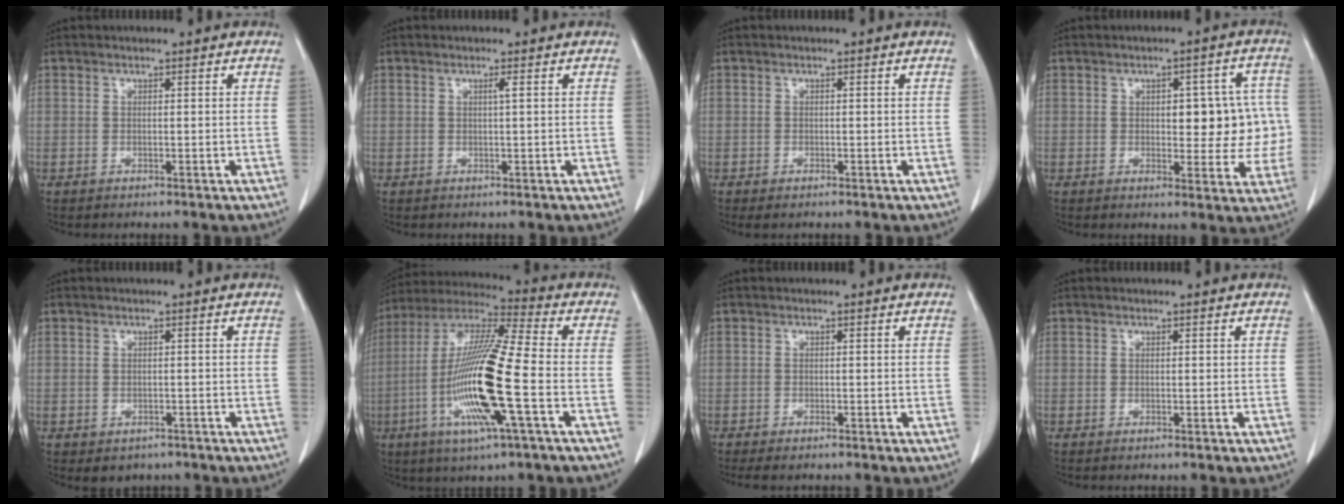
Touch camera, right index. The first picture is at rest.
{"total": 0.7, "force": [0.2, -0.2, 0.6], "torque": [-0.015, -0.001, 0.006]}
{"total": 0.8, "force": [-0.6, 0.3, 0.5], "torque": [-0.010, -0.003, -0.006]}
{"total": 9.3, "force": [0.4, 4.3, 8.2], "torque": [-0.083, 0.028, 0.011]}
{"total": 2.7, "force": [-1.6, 2.1, 0.5], "torque": [-0.002, 0.005, -0.016]}
{"total": 18.0, "force": [-4.6, 0.7, 17.4], "torque": [-0.359, -0.014, -0.095]}
{"total": 1.9, "force": [-1.6, 0.5, 0.9], "torque": [-0.015, -0.005, -0.023]}
{"total": 0.0}